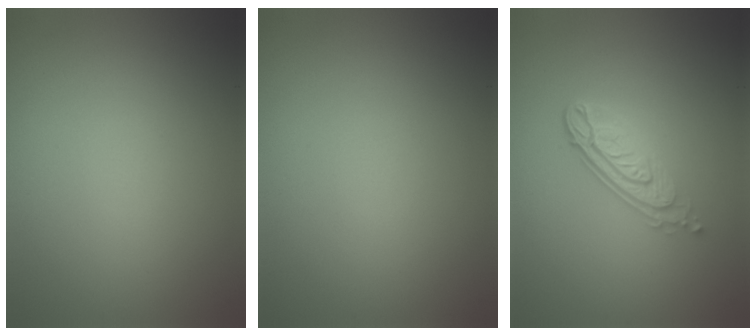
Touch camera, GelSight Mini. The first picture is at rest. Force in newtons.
{"total": 0.0}
{"total": 4.1, "press": 3.0, "slide": 2.7}